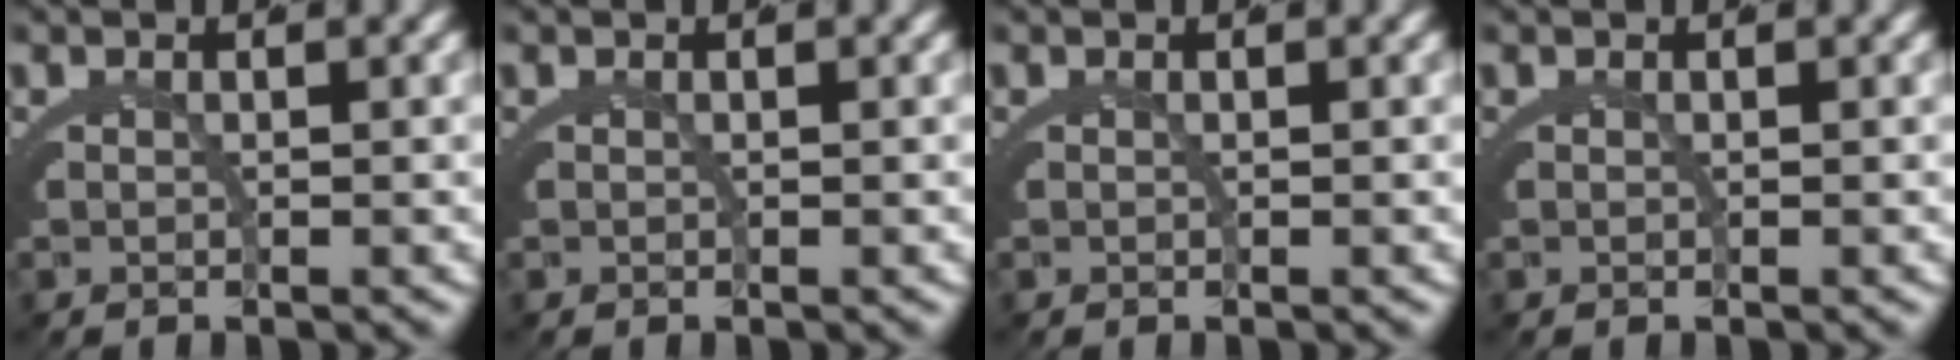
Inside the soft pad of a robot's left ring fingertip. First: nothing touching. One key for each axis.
{"total": 0.0}
{"total": 0.0}
{"total": 0.0}